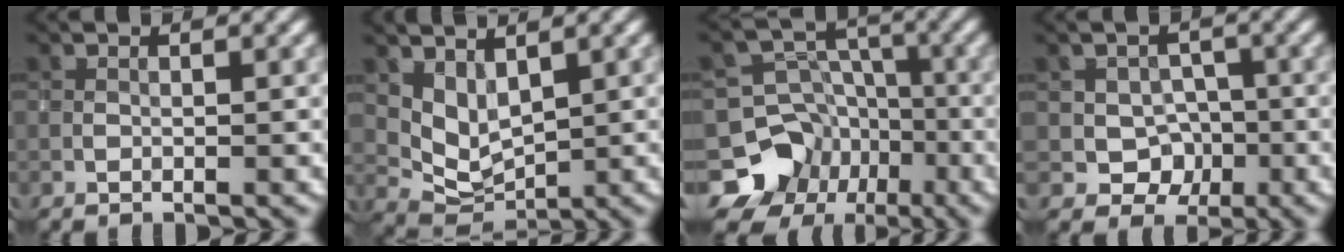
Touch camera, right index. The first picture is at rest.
{"total": 3.4, "force": [2.0, 1.9, 1.9], "torque": [-0.043, -0.013, 0.046]}
{"total": 9.2, "force": [-5.0, 7.6, 1.0], "torque": [-0.014, 0.007, -0.094]}
{"total": 3.2, "force": [-0.5, 2.8, 1.4], "torque": [-0.007, 0.000, -0.009]}